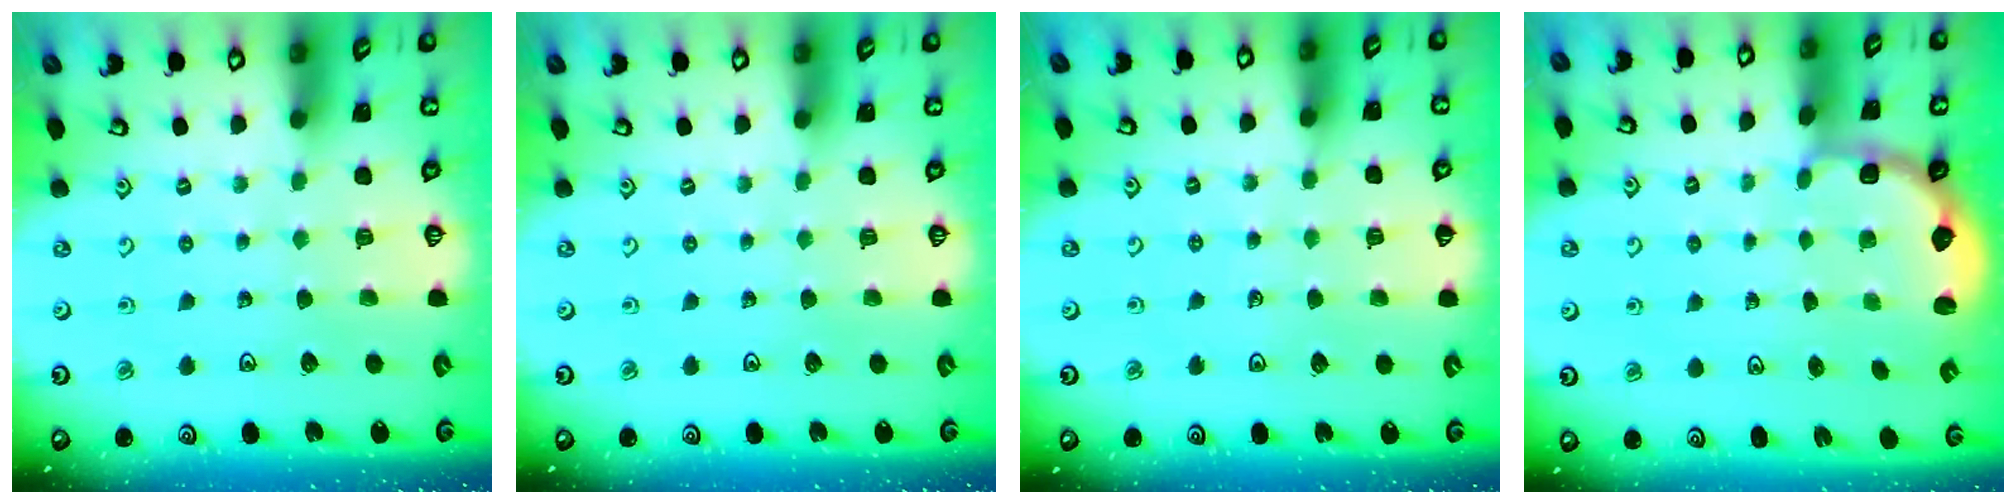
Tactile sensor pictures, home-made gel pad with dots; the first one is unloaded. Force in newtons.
{"total": 0.0}
{"total": 3.0, "press": 3.0, "slide": 0.3}
{"total": 2.6, "press": 2.1, "slide": 1.5}